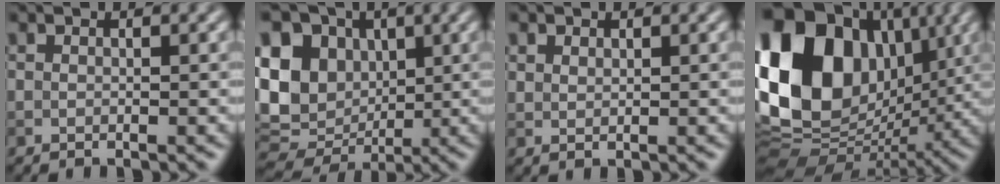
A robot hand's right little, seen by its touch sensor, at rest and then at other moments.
{"total": 13.4, "force": [1.6, 11.0, 7.4], "torque": [-0.157, 0.006, 0.018]}
{"total": 0.7, "force": [0.6, 0.3, 0.1], "torque": [-0.002, -0.001, 0.012]}
{"total": 17.4, "force": [3.6, 12.8, 11.1], "torque": [-0.233, 0.027, 0.051]}